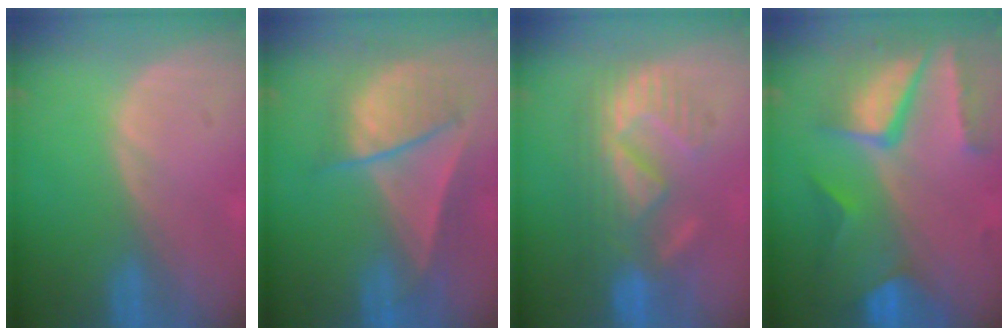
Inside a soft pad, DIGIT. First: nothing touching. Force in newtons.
{"total": 7.8, "press": 7.3, "slide": 2.7}
{"total": 9.1, "press": 8.9, "slide": 1.9}
{"total": 10.4, "press": 8.8, "slide": 5.6}